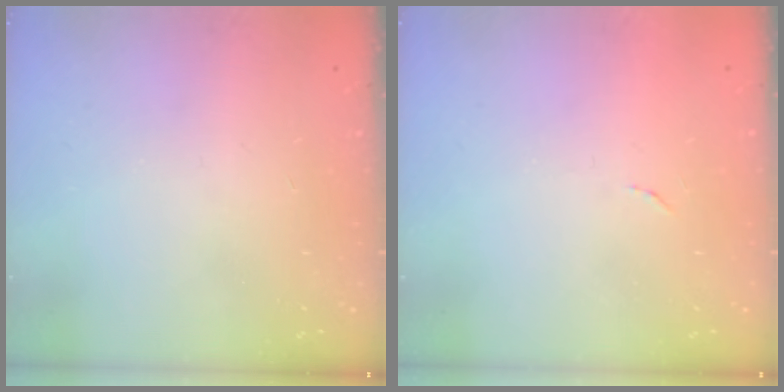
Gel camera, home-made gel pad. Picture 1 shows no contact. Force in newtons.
{"total": 4.0, "press": 4.0, "slide": 0.3}